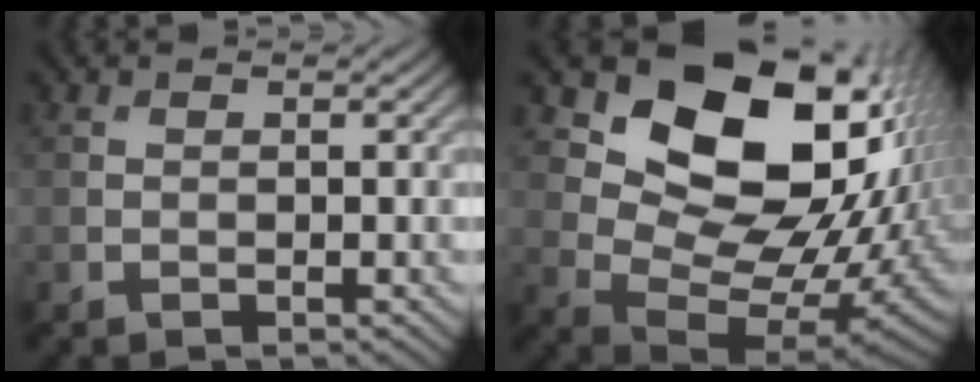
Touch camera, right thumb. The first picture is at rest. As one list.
[{"total": 15.7, "force": [5.8, 10.6, 10.0], "torque": [-0.152, 0.000, 0.111]}]